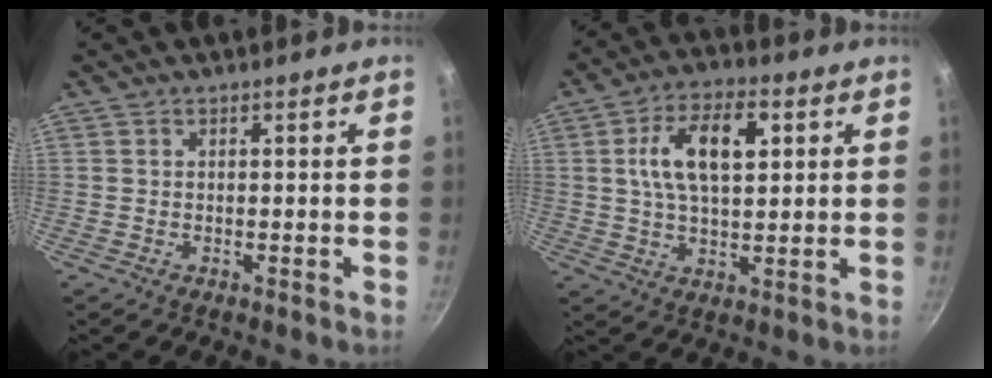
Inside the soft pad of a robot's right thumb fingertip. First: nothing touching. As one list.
[{"total": 12.3, "force": [3.0, 6.1, 10.2], "torque": [-0.175, 0.005, 0.052]}]